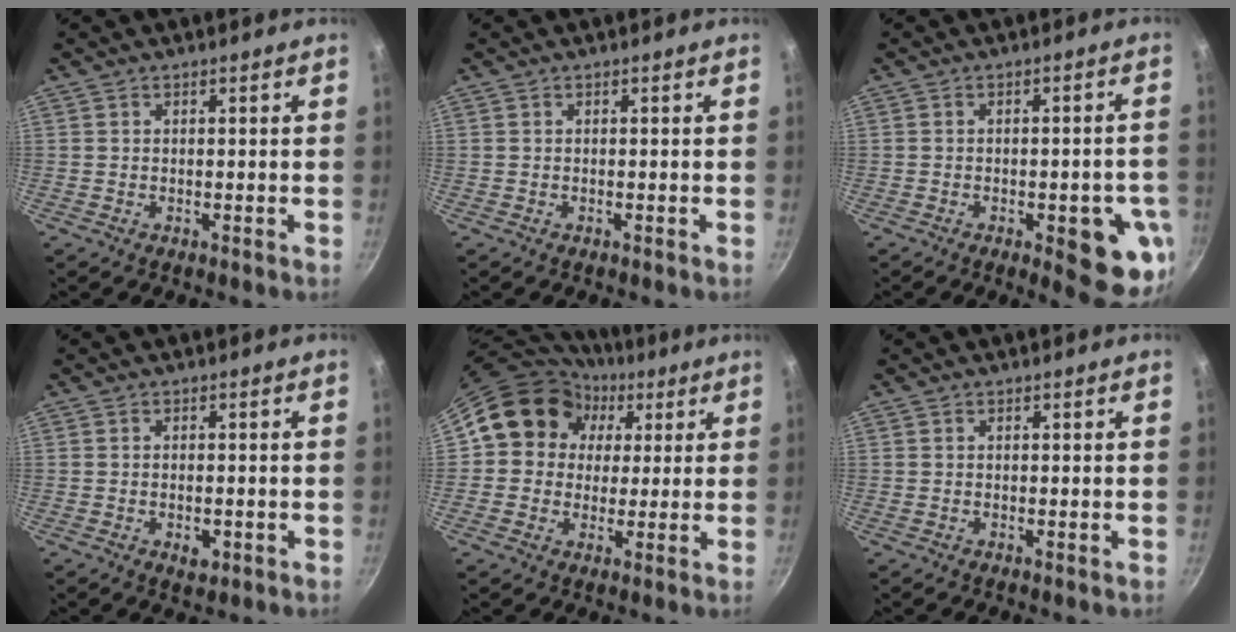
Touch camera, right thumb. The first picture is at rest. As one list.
[{"total": 0.0}, {"total": 12.1, "force": [-4.0, 4.2, 10.6], "torque": [-0.093, 0.010, -0.047]}, {"total": 2.8, "force": [-0.8, 1.6, 2.1], "torque": [-0.032, -0.001, -0.010]}, {"total": 13.6, "force": [3.8, 12.2, 4.7], "torque": [-0.045, 0.019, 0.048]}, {"total": 0.0}]